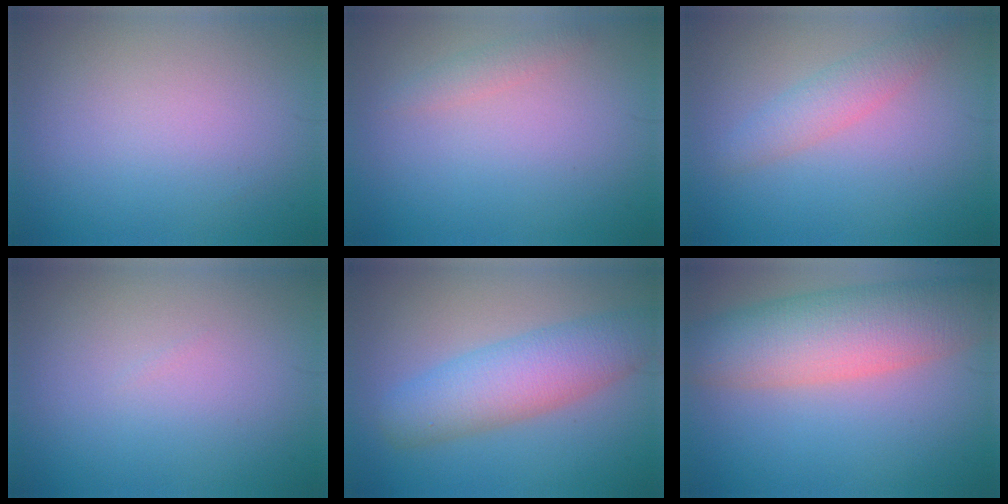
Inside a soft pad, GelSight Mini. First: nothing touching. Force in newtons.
{"total": 1.1, "press": 1.1, "slide": 0.1}
{"total": 2.3, "press": 2.3, "slide": 0.0}
{"total": 0.0}
{"total": 5.8, "press": 5.8, "slide": 0.1}
{"total": 8.2, "press": 8.2, "slide": 0.3}